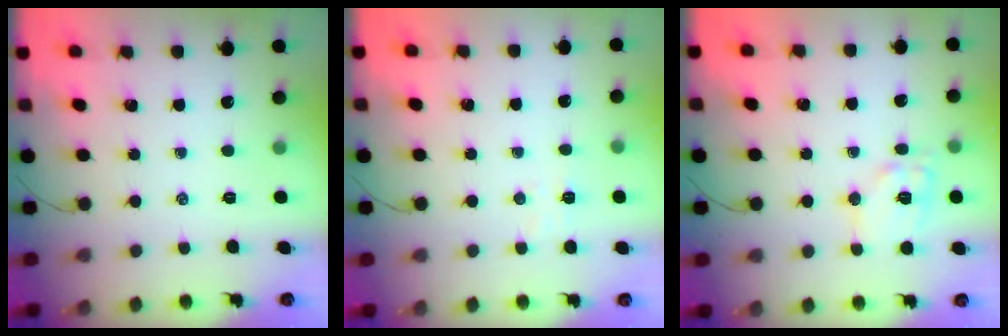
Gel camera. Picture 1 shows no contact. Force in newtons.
{"total": 3.0, "press": 2.9, "slide": 0.8}
{"total": 11.3, "press": 11.3, "slide": 1.0}